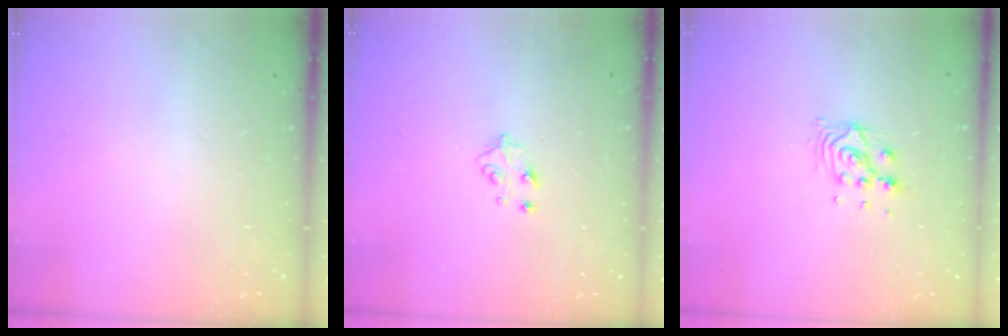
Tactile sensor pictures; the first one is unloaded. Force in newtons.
{"total": 5.4, "press": 5.4, "slide": 0.4}
{"total": 6.8, "press": 6.8, "slide": 0.5}